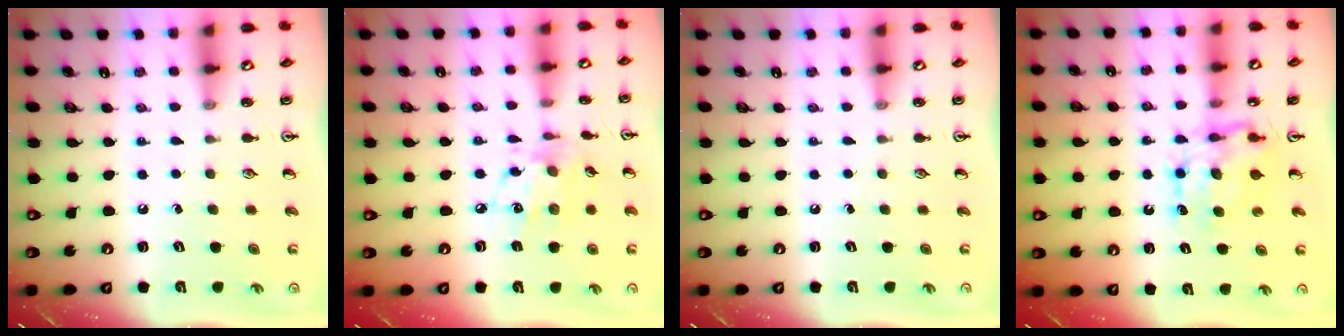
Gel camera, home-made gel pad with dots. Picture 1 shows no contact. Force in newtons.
{"total": 10.1, "press": 10.1, "slide": 0.6}
{"total": 0.0}
{"total": 7.1, "press": 7.1, "slide": 0.3}